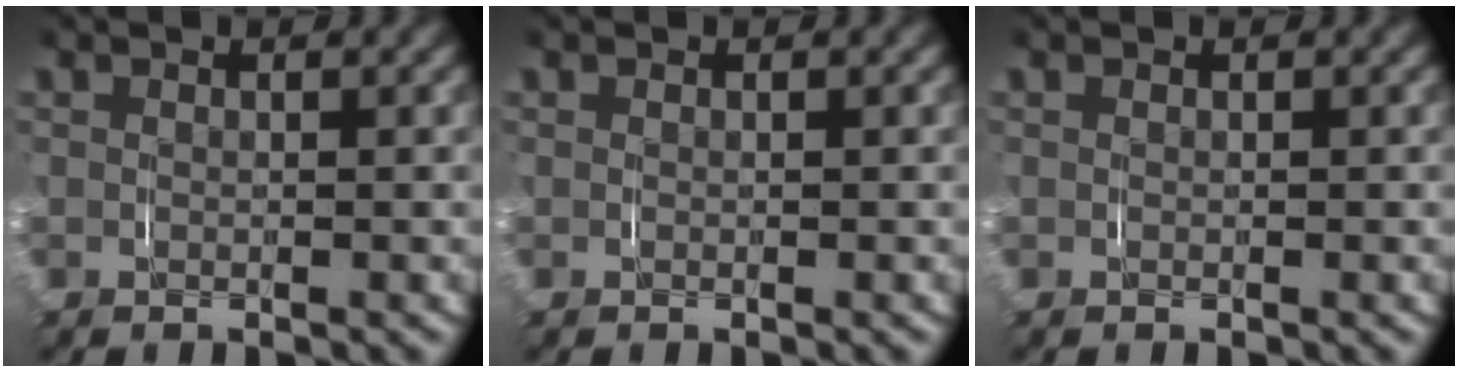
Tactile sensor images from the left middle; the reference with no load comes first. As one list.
[{"total": 0.0}, {"total": 0.0}]